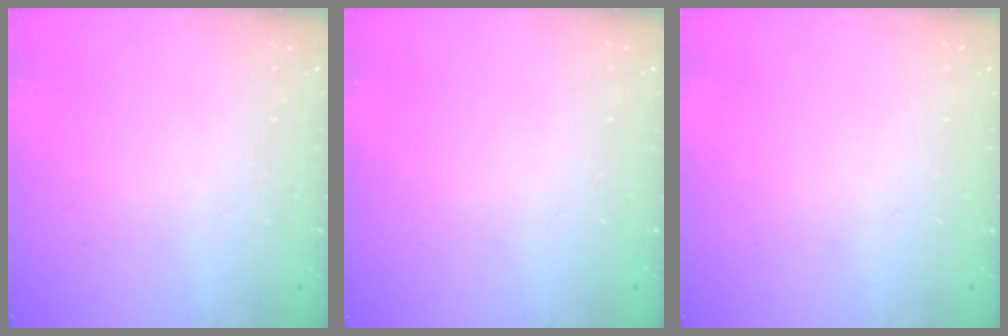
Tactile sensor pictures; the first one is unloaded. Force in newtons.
{"total": 0.0}
{"total": 0.0}